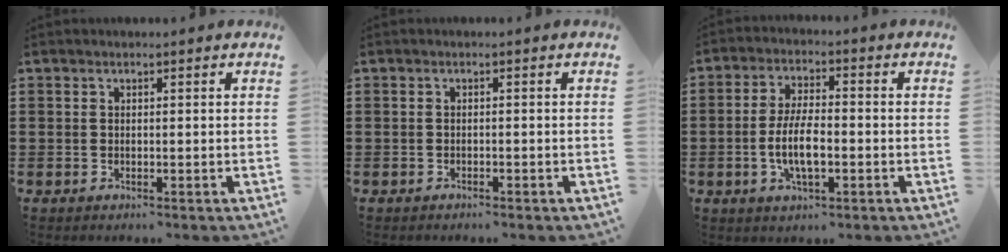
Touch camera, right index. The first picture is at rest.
{"total": 0.6, "force": [-0.6, 0.1, 0.1], "torque": [-0.005, -0.002, -0.012]}
{"total": 7.0, "force": [-1.5, 2.6, 6.3], "torque": [-0.134, -0.001, -0.034]}